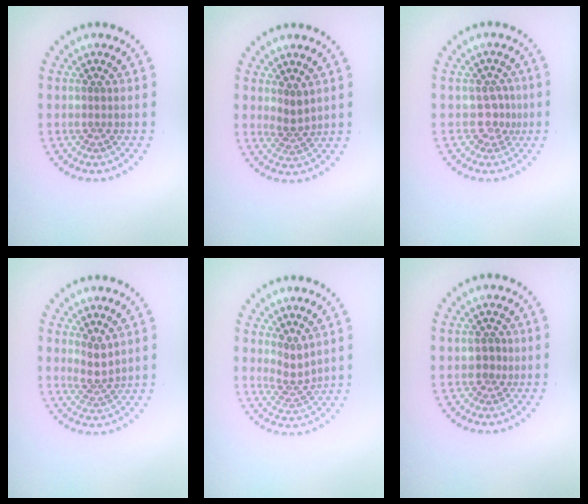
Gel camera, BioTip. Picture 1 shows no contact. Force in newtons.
{"total": 1.7, "press": 1.3, "slide": 1.0}
{"total": 1.8, "press": 1.3, "slide": 1.1}
{"total": 1.9, "press": 1.4, "slide": 1.2}
{"total": 2.1, "press": 1.5, "slide": 1.5}
{"total": 1.2, "press": 0.9, "slide": 0.7}